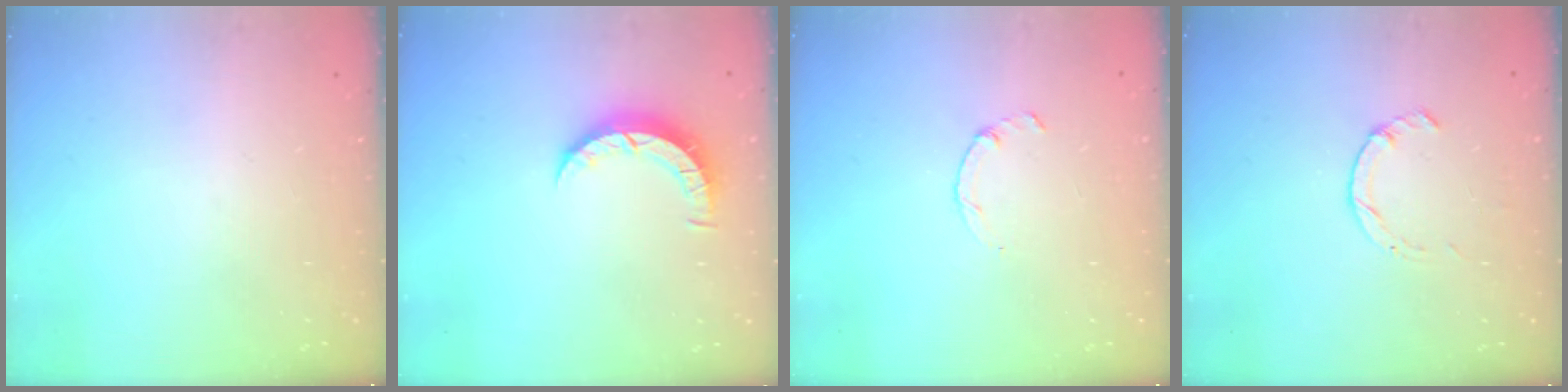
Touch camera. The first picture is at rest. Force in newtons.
{"total": 5.0, "press": 4.9, "slide": 0.6}
{"total": 1.5, "press": 1.4, "slide": 0.3}
{"total": 1.0, "press": 1.0, "slide": 0.3}